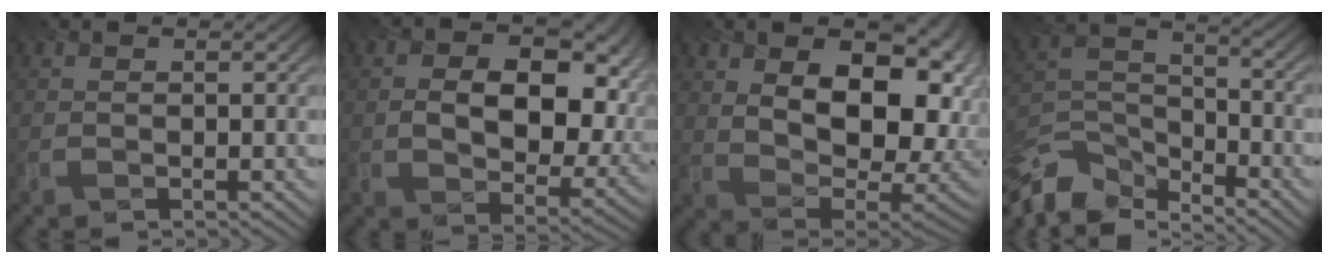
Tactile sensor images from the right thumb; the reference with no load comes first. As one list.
[{"total": 12.0, "force": [0.7, 7.2, 9.6], "torque": [-0.169, -0.013, 0.031]}, {"total": 15.2, "force": [3.8, 8.6, 11.9], "torque": [-0.223, 0.013, 0.076]}, {"total": 9.7, "force": [-9.5, 1.8, 0.8], "torque": [-0.031, -0.019, -0.178]}]